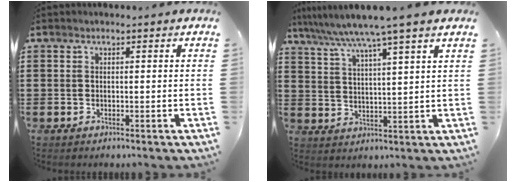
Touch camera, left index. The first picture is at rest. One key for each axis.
{"total": 6.4, "fx": 5.3, "fy": -1.1, "fz": 3.4, "tx": -0.084, "ty": -0.029, "tz": 0.088}